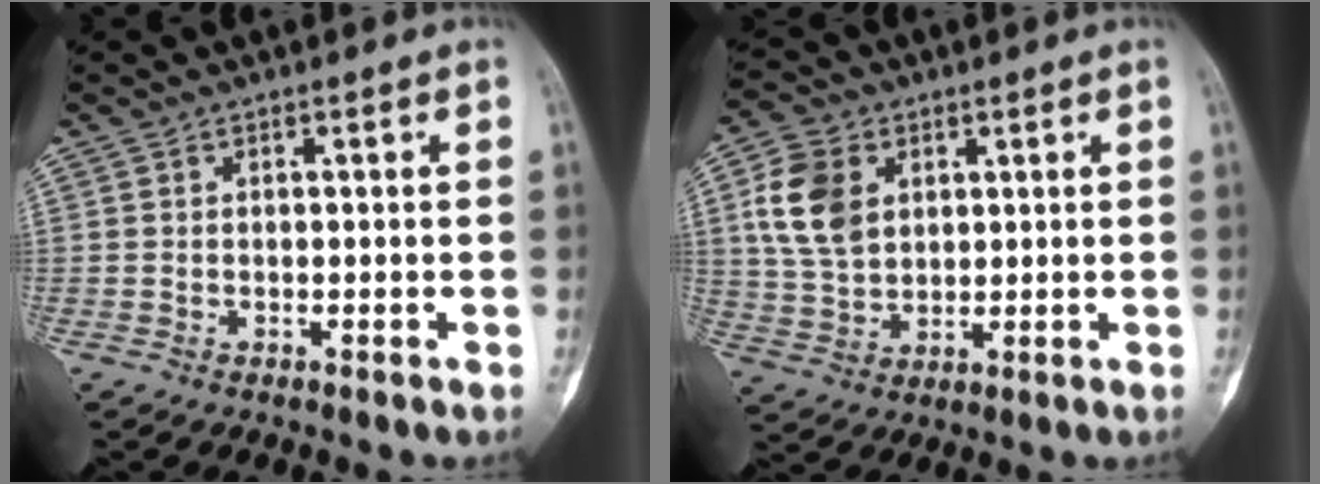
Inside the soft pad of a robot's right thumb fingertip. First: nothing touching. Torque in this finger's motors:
{"motor_torque": [-0.06, 0.49, 0.92, 0.29, 0.27]}